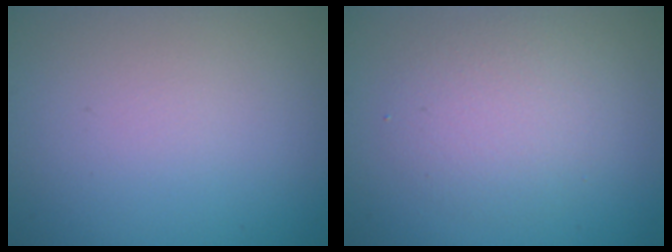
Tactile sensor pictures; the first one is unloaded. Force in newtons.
{"total": 3.2, "press": 3.2, "slide": 0.1}